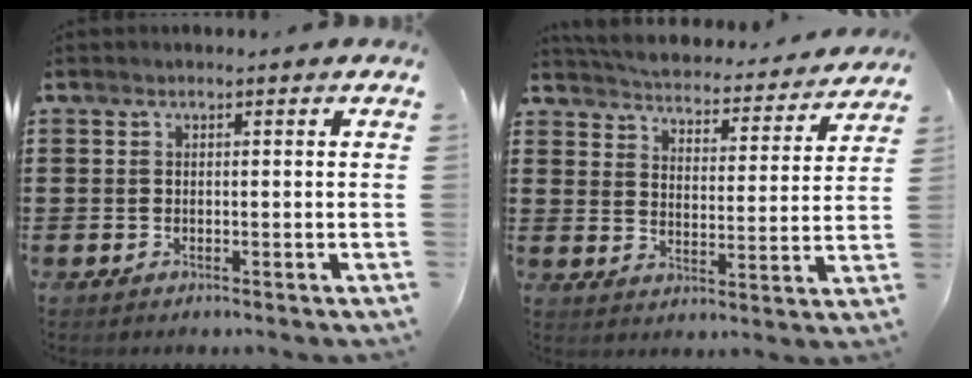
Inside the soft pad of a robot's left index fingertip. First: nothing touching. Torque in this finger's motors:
{"motor_torque": [-1.07, -1.07, -0.24, 0.00]}